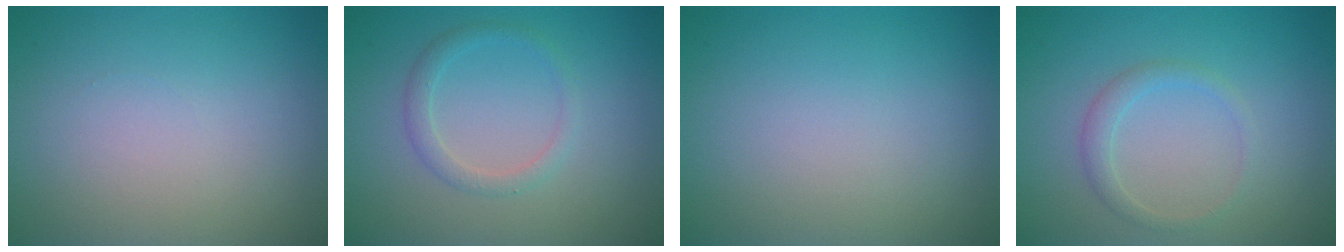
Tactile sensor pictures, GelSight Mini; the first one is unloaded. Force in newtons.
{"total": 1.7, "press": 1.7, "slide": 0.0}
{"total": 0.0}
{"total": 1.6, "press": 1.6, "slide": 0.0}